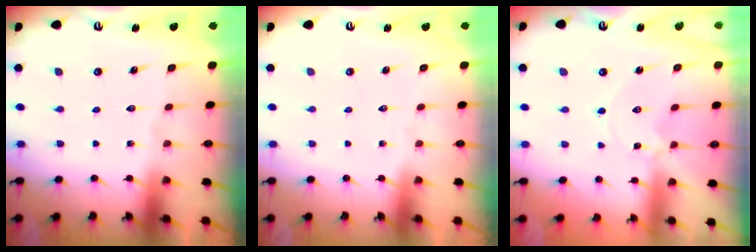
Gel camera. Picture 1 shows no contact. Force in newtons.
{"total": 0.0}
{"total": 0.0}